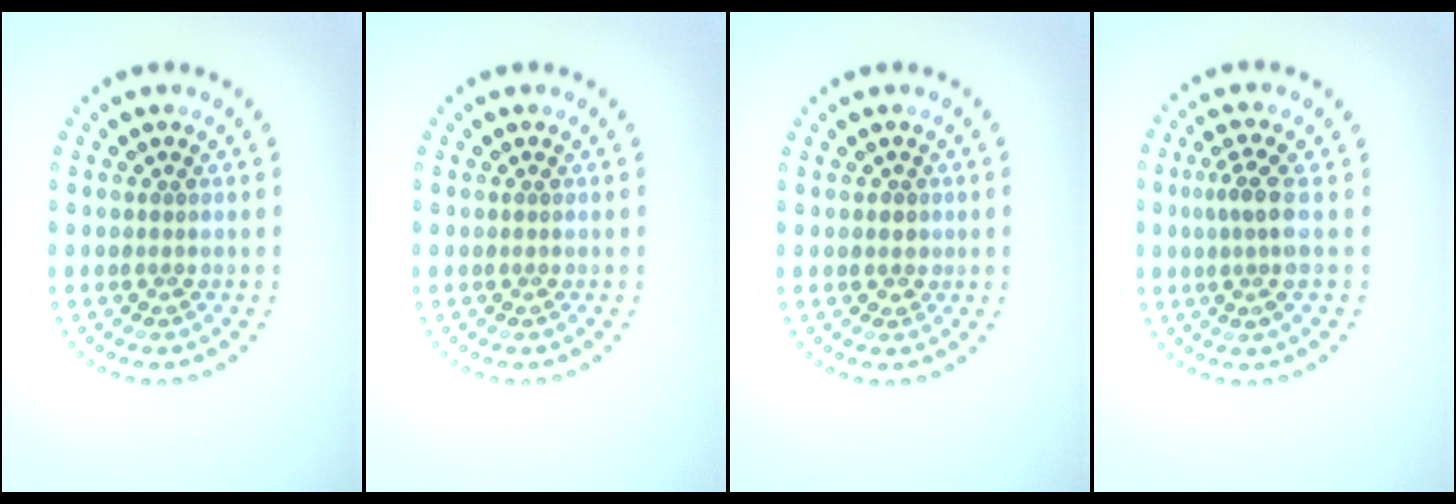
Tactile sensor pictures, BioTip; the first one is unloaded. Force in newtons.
{"total": 0.0}
{"total": 0.8, "press": 0.6, "slide": 0.5}
{"total": 2.7, "press": 2.0, "slide": 1.8}